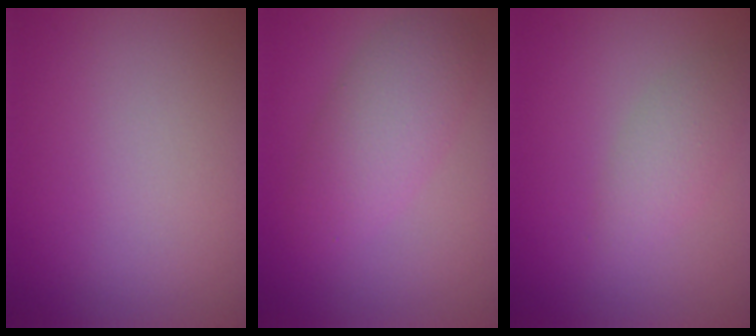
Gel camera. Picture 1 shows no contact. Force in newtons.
{"total": 3.9, "press": 3.9, "slide": 0.1}
{"total": 2.1, "press": 2.1, "slide": 0.1}